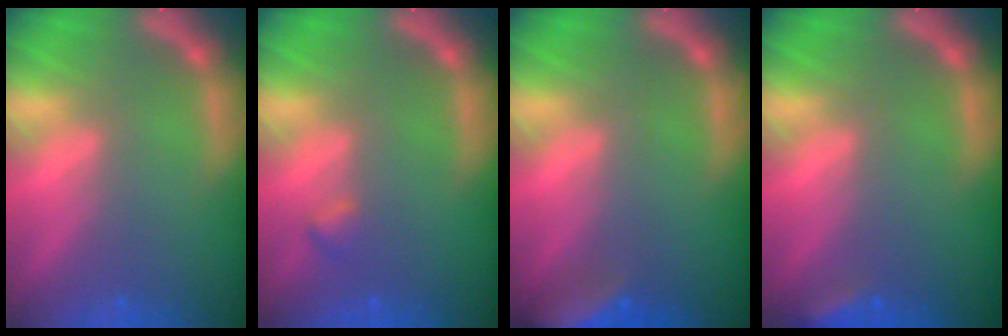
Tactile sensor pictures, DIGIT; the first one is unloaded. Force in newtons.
{"total": 0.9}
{"total": 7.0}
{"total": 2.4}